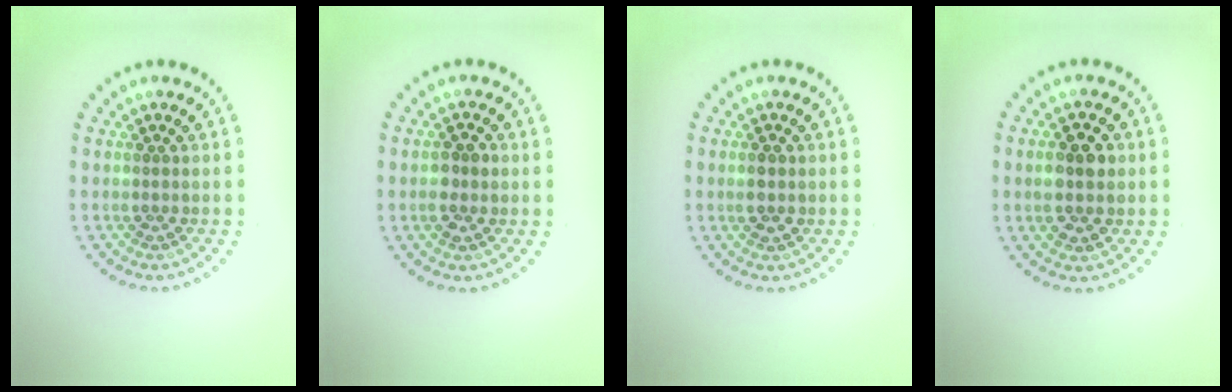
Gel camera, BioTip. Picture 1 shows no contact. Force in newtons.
{"total": 1.9, "press": 1.9, "slide": 0.2}
{"total": 1.4, "press": 1.4, "slide": 0.1}
{"total": 3.8, "press": 3.7, "slide": 0.2}